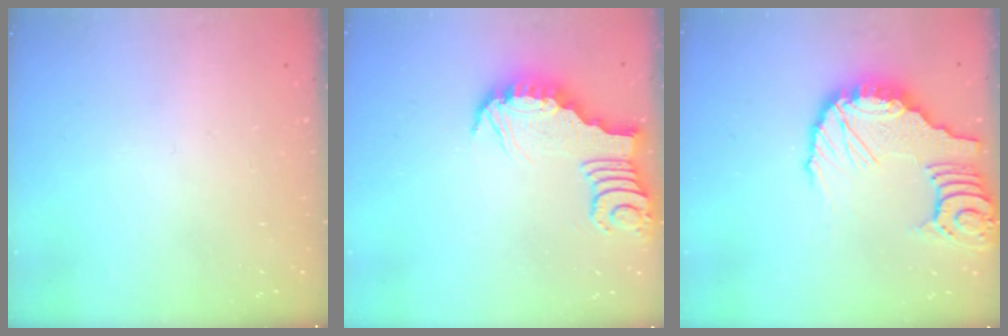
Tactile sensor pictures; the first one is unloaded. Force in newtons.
{"total": 3.7, "press": 3.7, "slide": 0.1}
{"total": 13.0, "press": 13.0, "slide": 1.5}